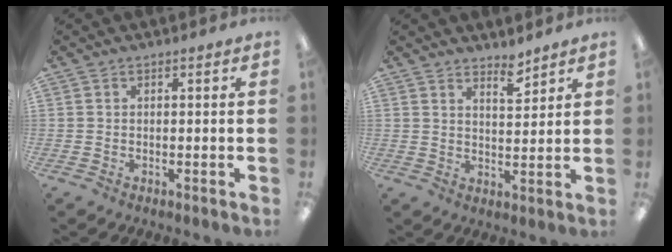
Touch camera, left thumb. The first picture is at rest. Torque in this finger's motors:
{"motor_torque": [-0.13, -0.08, -0.31, 0.03, 0.00]}